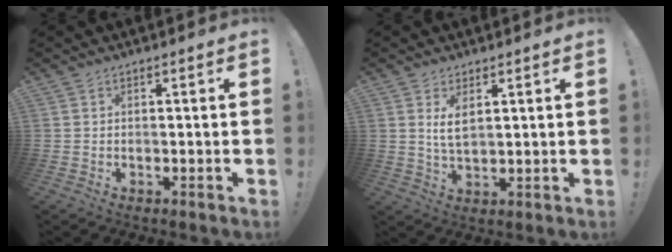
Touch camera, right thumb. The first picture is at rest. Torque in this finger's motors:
{"motor_torque": [-0.13, 0.26, 0.14, 0.30, 0.06]}